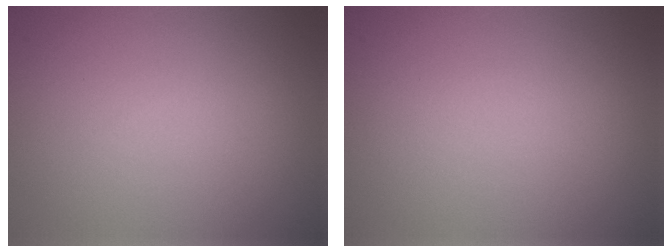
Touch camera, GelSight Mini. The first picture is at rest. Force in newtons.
{"total": 0.0}